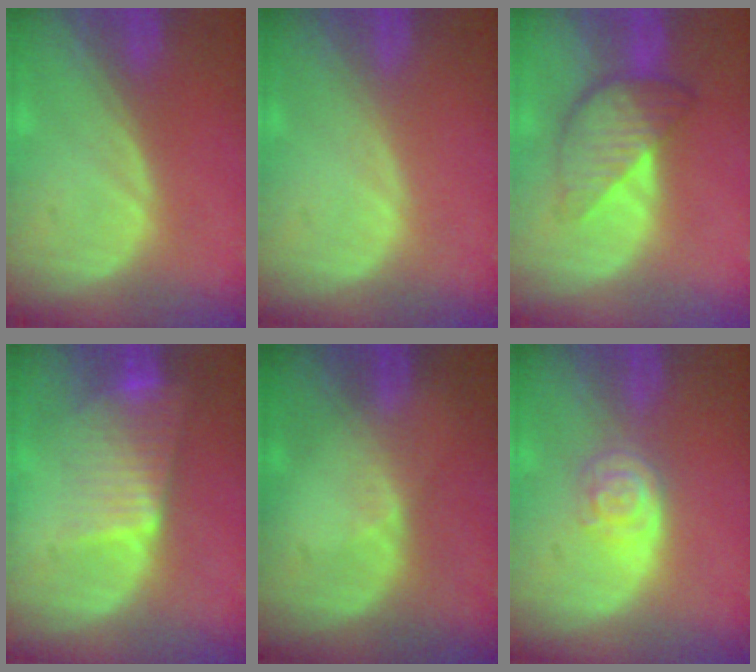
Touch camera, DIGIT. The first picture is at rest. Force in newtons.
{"total": 0.0}
{"total": 6.2, "press": 6.2, "slide": 0.4}
{"total": 6.9, "press": 6.1, "slide": 3.1}
{"total": 1.8, "press": 1.2, "slide": 1.3}
{"total": 4.1, "press": 3.8, "slide": 1.5}